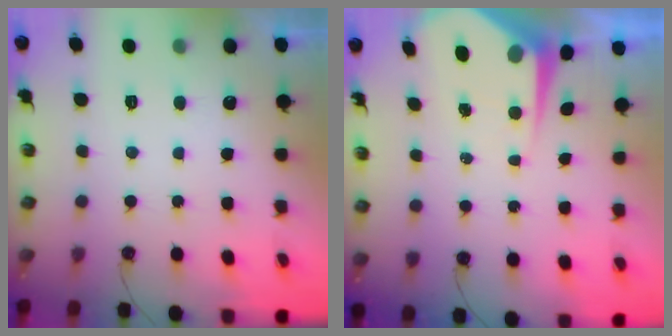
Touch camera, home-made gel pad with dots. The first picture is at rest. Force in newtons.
{"total": 6.6, "press": 6.6, "slide": 0.5}